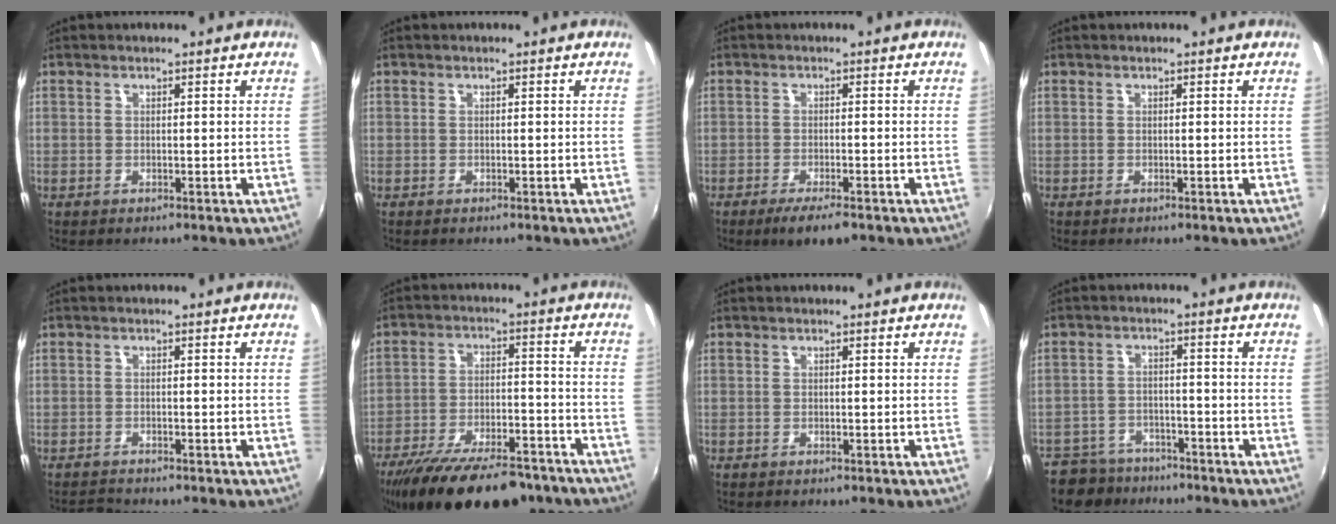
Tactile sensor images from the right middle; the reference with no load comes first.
{"total": 0.0}
{"total": 5.1, "force": [-3.6, 1.0, 3.6], "torque": [-0.076, -0.013, -0.060]}
{"total": 0.0}
{"total": 2.1, "force": [-2.0, 0.0, 0.3], "torque": [-0.015, -0.005, -0.040]}
{"total": 21.2, "force": [-16.5, 7.0, 11.2], "torque": [-0.212, -0.026, -0.242]}
{"total": 0.0}
{"total": 9.7, "force": [-7.7, 5.5, 2.2], "torque": [-0.077, 0.002, -0.120]}